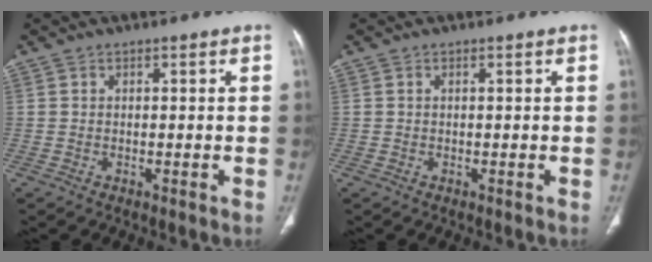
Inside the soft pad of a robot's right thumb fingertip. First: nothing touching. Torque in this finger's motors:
{"motor_torque": [-0.24, -0.09, 0.31, 0.15, -0.02]}